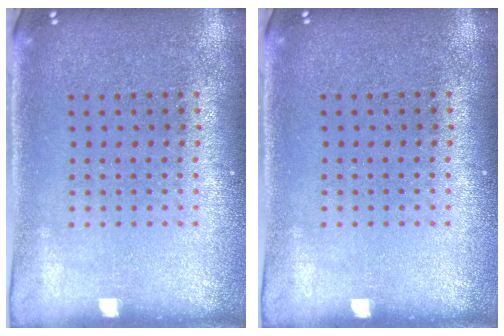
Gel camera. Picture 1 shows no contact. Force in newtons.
{"total": 0.0}